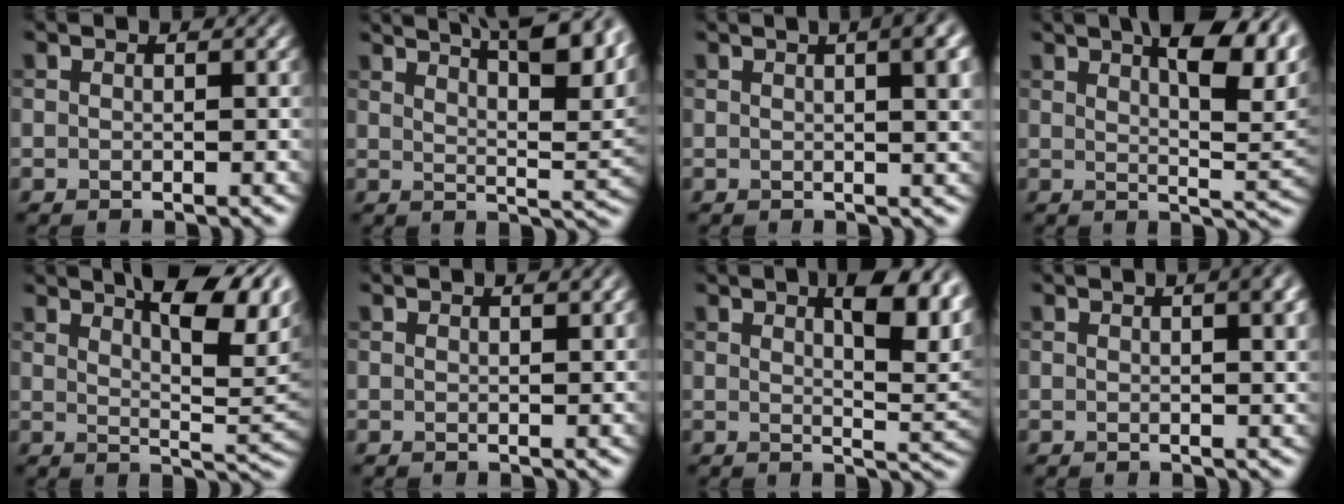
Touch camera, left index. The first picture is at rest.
{"total": 12.7, "force": [8.7, 4.0, 8.4], "torque": [-0.070, 0.030, 0.085]}
{"total": 6.9, "force": [2.4, 2.7, 5.9], "torque": [-0.032, 0.030, 0.012]}
{"total": 11.0, "force": [5.8, 3.6, 8.6], "torque": [-0.097, 0.020, 0.083]}
{"total": 9.1, "force": [4.9, 2.5, 7.2], "torque": [-0.098, 0.013, 0.081]}
{"total": 1.2, "force": [0.8, 0.3, 0.8], "torque": [-0.008, 0.003, 0.012]}
{"total": 7.9, "force": [3.5, 2.7, 6.5], "torque": [-0.080, 0.002, 0.056]}
{"total": 4.9, "force": [2.1, 1.9, 4.0], "torque": [-0.028, 0.016, 0.013]}